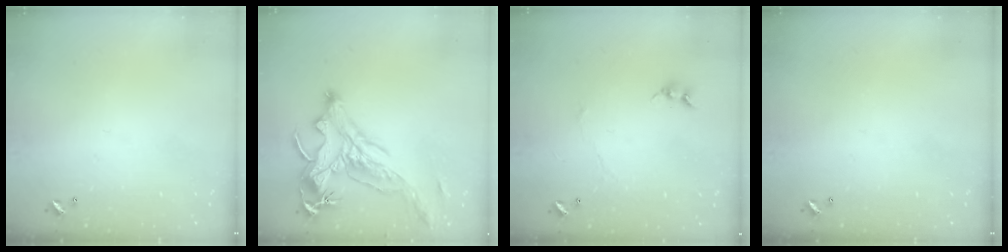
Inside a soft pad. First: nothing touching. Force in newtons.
{"total": 2.9, "press": 2.5, "slide": 1.3}
{"total": 0.7, "press": 0.4, "slide": 0.6}
{"total": 0.0}